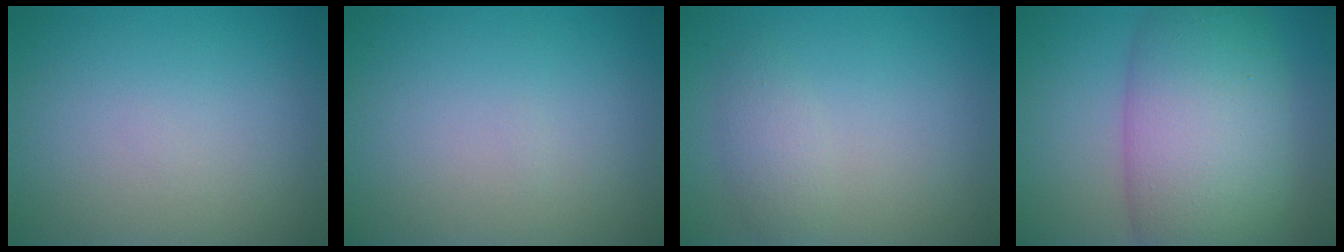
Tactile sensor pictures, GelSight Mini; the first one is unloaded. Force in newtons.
{"total": 0.0}
{"total": 1.9, "press": 1.9, "slide": 0.1}
{"total": 11.1, "press": 11.1, "slide": 0.4}